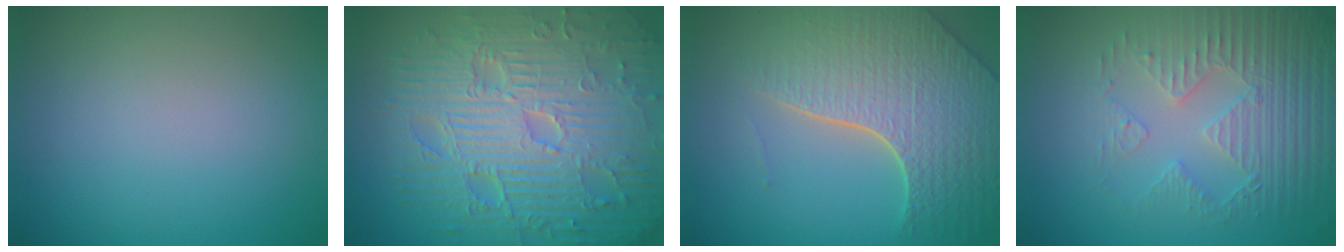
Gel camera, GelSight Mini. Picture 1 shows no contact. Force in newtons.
{"total": 12.4, "press": 8.0, "slide": 9.5}
{"total": 8.1, "press": 5.7, "slide": 5.7}
{"total": 4.2, "press": 4.1, "slide": 0.9}